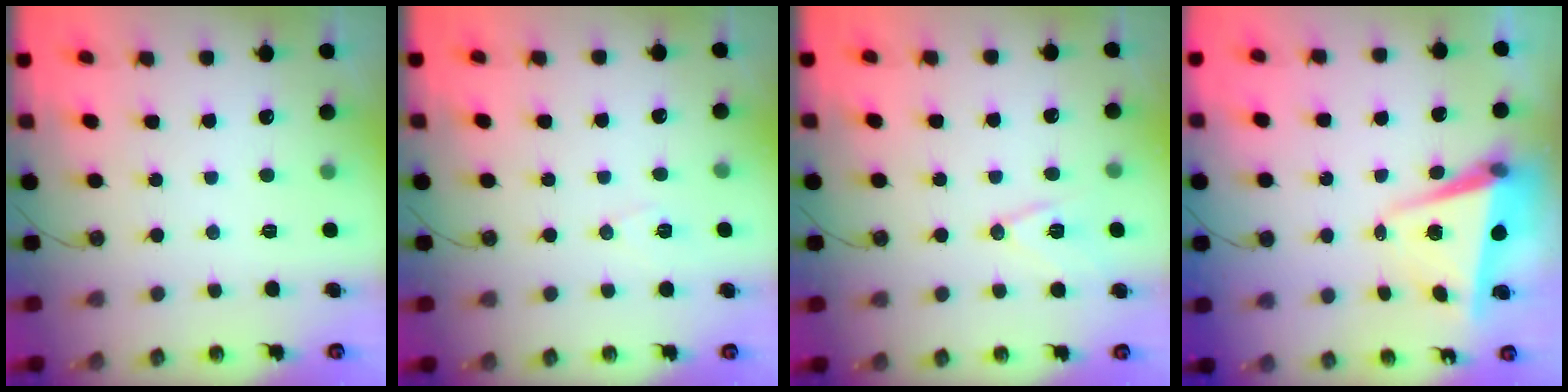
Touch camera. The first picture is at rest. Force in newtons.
{"total": 5.9, "press": 4.7, "slide": 3.6}
{"total": 9.2, "press": 8.5, "slide": 3.6}
{"total": 5.9, "press": 5.7, "slide": 1.5}